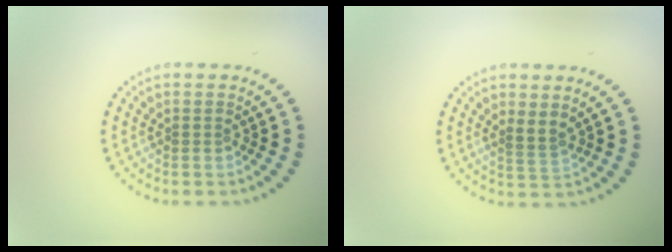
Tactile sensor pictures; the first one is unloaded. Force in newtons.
{"total": 1.5, "press": 1.2, "slide": 0.9}